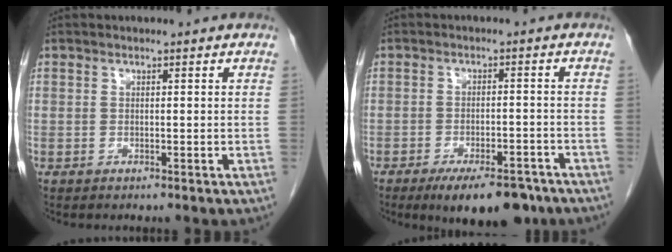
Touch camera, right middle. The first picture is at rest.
{"total": 10.4, "force": [-7.8, 3.4, 6.0], "torque": [-0.082, -0.006, -0.116]}